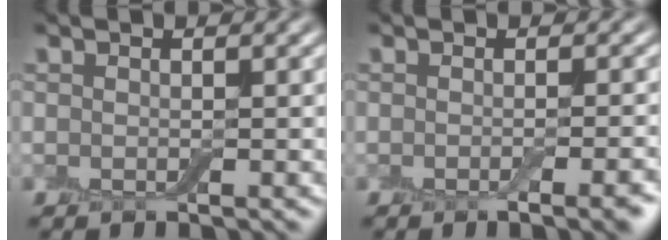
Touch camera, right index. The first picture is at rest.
{"total": 3.4, "force": [-1.6, 1.0, 2.8], "torque": [-0.028, -0.001, -0.021]}